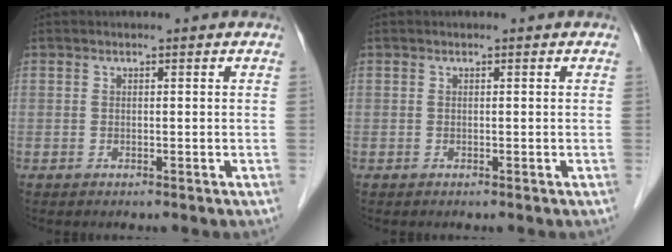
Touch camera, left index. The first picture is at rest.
{"total": 0.0}